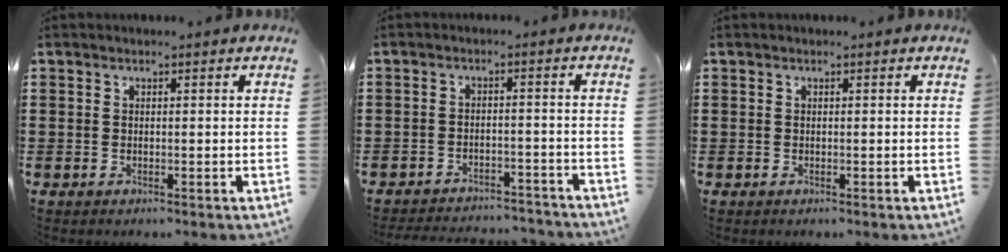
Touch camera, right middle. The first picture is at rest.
{"total": 3.4, "force": [-3.3, 0.2, 0.2], "torque": [-0.008, 0.001, -0.070]}
{"total": 0.0}